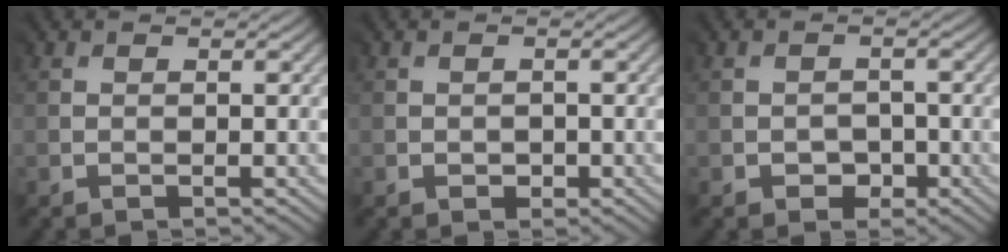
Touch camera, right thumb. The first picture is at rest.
{"total": 0.9, "force": [-0.6, 0.6, -0.1], "torque": [0.007, -0.005, -0.007]}
{"total": 1.6, "force": [-1.3, 0.9, -0.4], "torque": [0.013, -0.002, -0.022]}